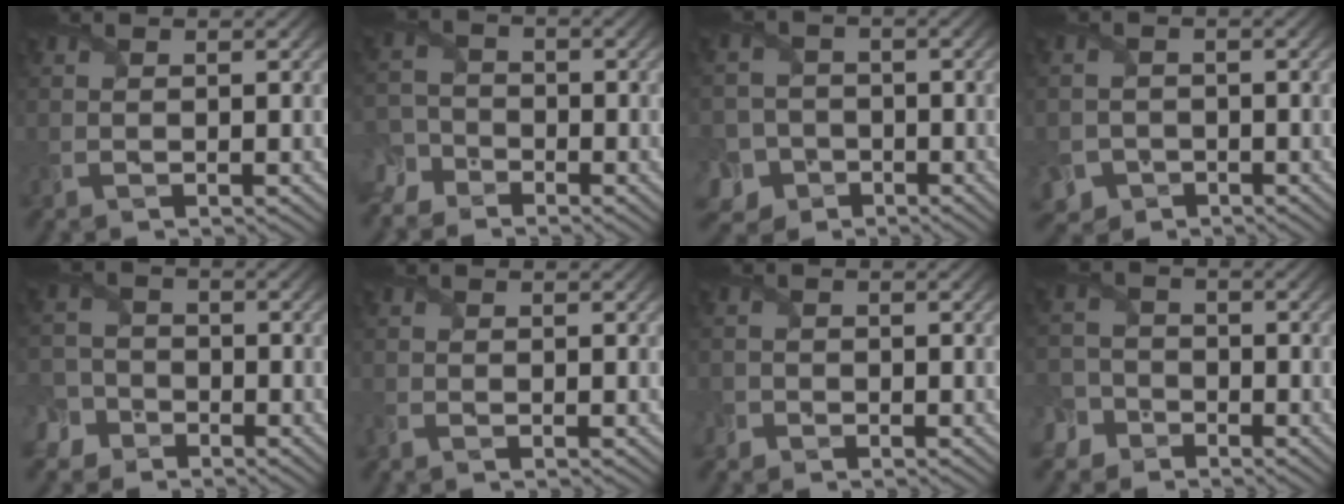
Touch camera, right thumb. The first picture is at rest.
{"total": 4.9, "force": [-4.0, 2.8, 0.8], "torque": [-0.018, -0.009, -0.083]}
{"total": 7.7, "force": [-3.5, 6.7, 1.8], "torque": [-0.047, -0.022, -0.088]}
{"total": 3.2, "force": [-1.6, 2.7, 0.2], "torque": [0.005, 0.000, -0.033]}
{"total": 5.7, "force": [-3.6, 4.2, 1.3], "torque": [-0.019, -0.012, -0.084]}
{"total": 1.0, "force": [-0.8, 0.3, 0.4], "torque": [-0.017, -0.009, -0.022]}
{"total": 1.2, "force": [-0.8, 0.8, -0.2], "torque": [0.012, 0.000, -0.023]}
{"total": 5.0, "force": [-3.3, 3.6, 1.1], "torque": [-0.017, -0.005, -0.077]}